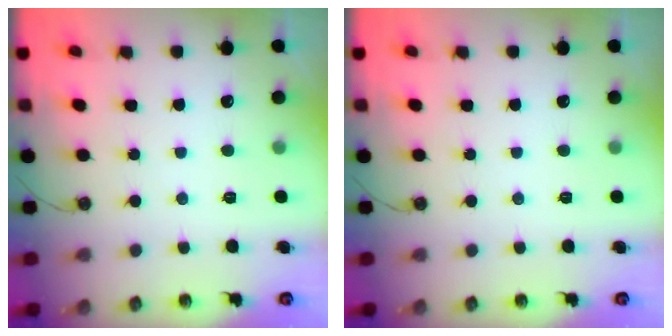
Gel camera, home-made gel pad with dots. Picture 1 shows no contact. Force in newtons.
{"total": 0.0}